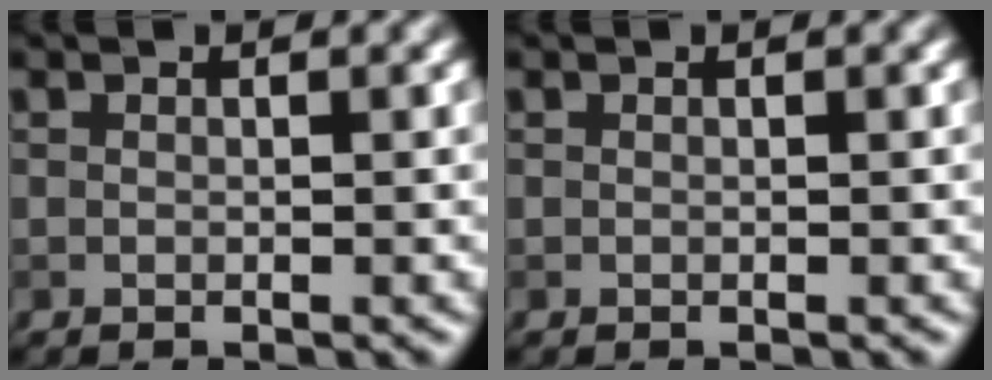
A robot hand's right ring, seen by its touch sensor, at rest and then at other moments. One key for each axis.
{"total": 0.0}